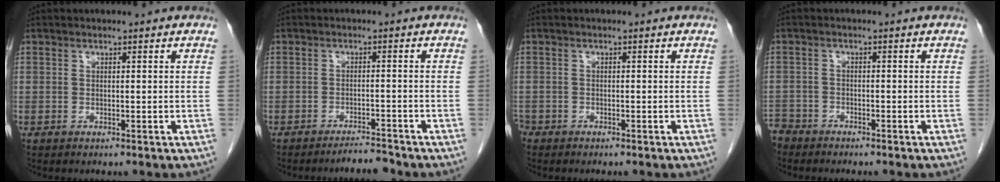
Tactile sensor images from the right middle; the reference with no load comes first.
{"total": 2.8, "force": [-2.7, -0.2, 0.6], "torque": [-0.009, -0.011, -0.042]}
{"total": 1.4, "force": [-1.2, 0.8, 0.2], "torque": [-0.012, 0.000, -0.022]}
{"total": 3.6, "force": [-3.3, 1.4, -0.1], "torque": [-0.002, -0.002, -0.068]}